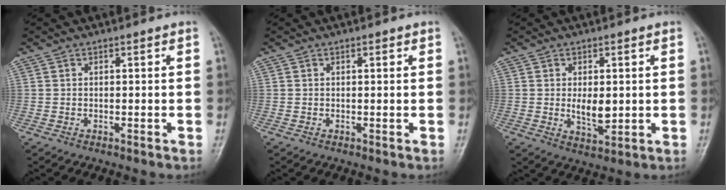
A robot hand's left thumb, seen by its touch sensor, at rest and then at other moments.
{"total": 1.0, "force": [0.4, 0.4, 0.8], "torque": [-0.009, 0.002, 0.004]}
{"total": 5.9, "force": [0.2, 3.0, 5.0], "torque": [-0.071, -0.012, 0.009]}